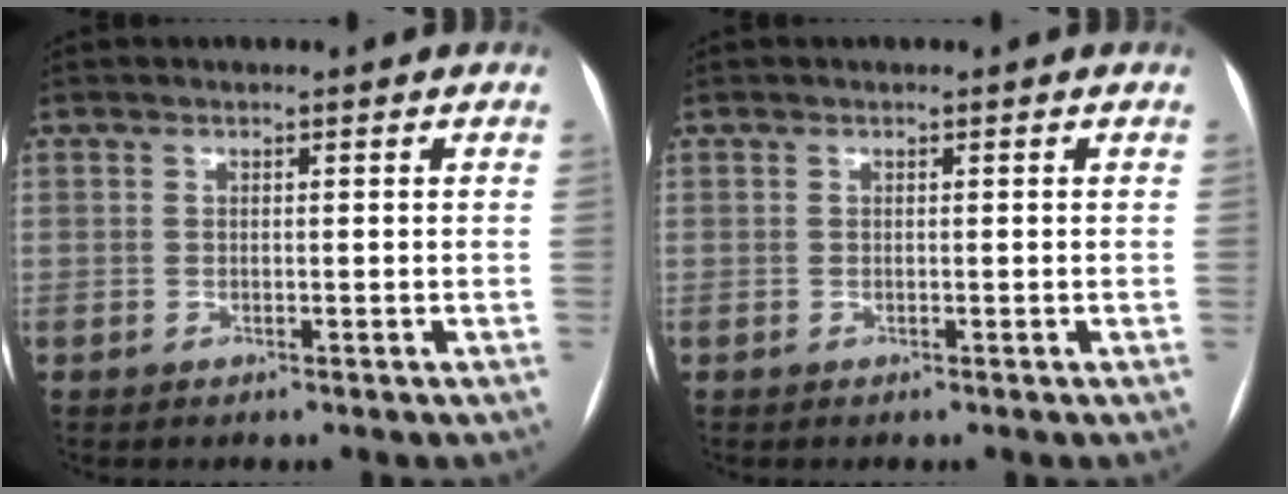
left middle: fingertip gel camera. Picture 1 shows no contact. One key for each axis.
{"total": 0.0}